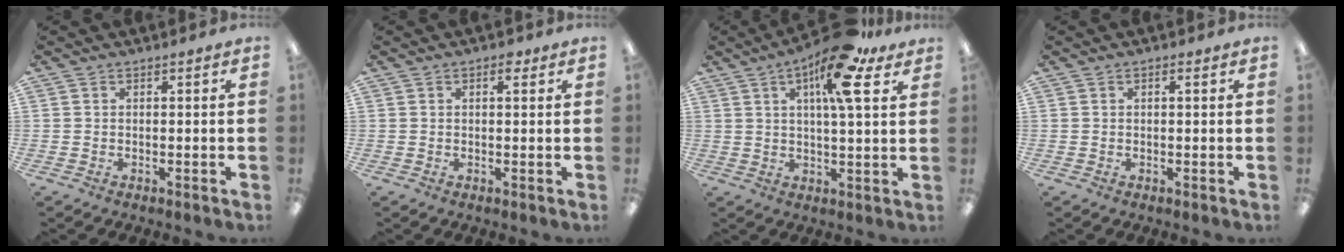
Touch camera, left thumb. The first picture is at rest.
{"total": 1.4, "force": [0.8, 0.6, 1.0], "torque": [-0.006, -0.004, 0.010]}
{"total": 15.3, "force": [8.0, 4.4, 12.2], "torque": [-0.184, -0.031, 0.123]}
{"total": 0.7, "force": [0.4, 0.2, 0.5], "torque": [-0.003, 0.000, 0.004]}